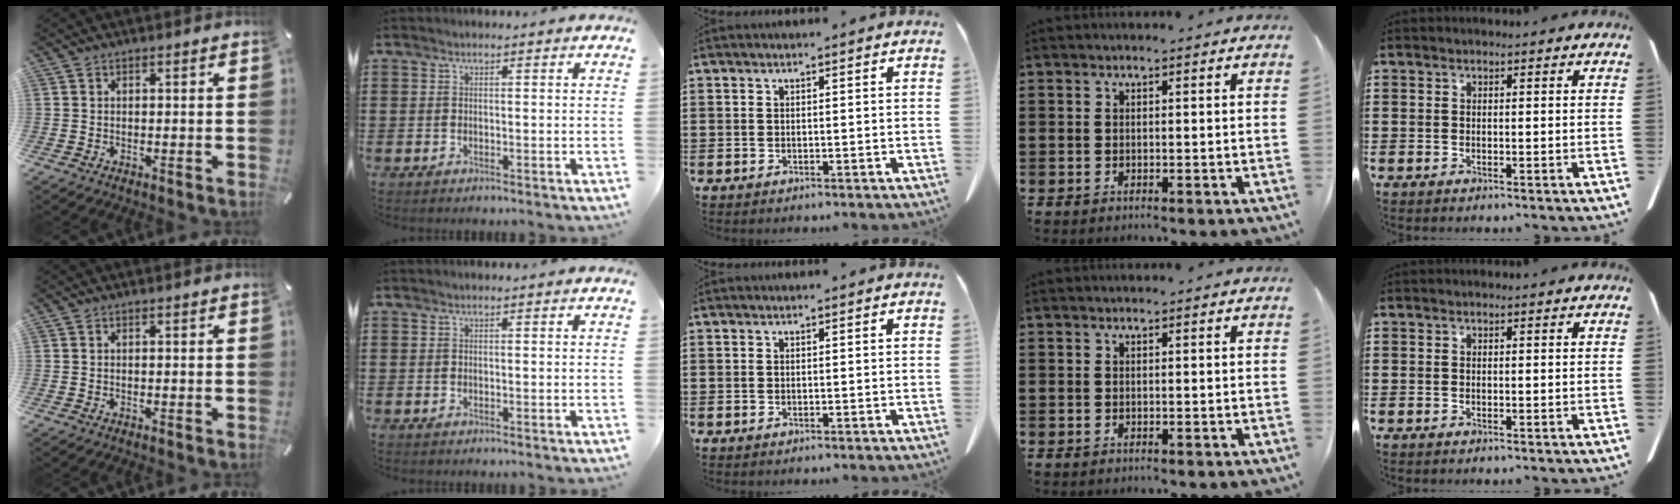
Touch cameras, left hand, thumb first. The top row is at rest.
{}